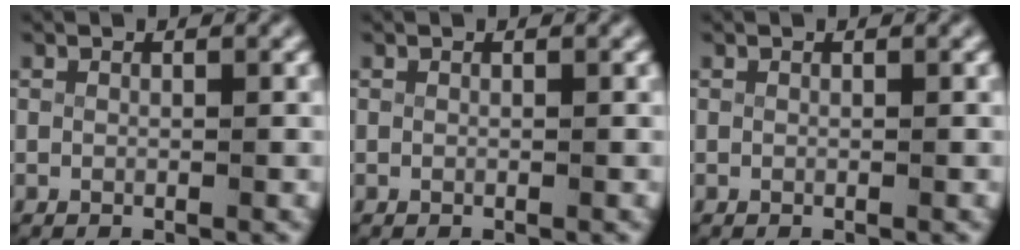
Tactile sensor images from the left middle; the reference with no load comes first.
{"total": 0.0}
{"total": 0.0}